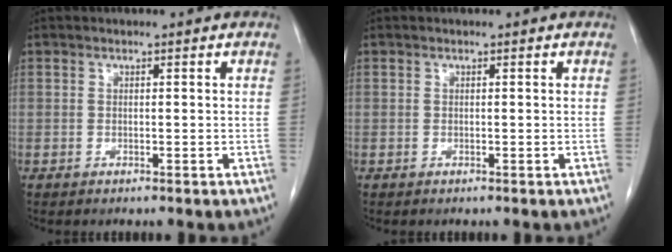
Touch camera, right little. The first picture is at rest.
{"total": 0.0}